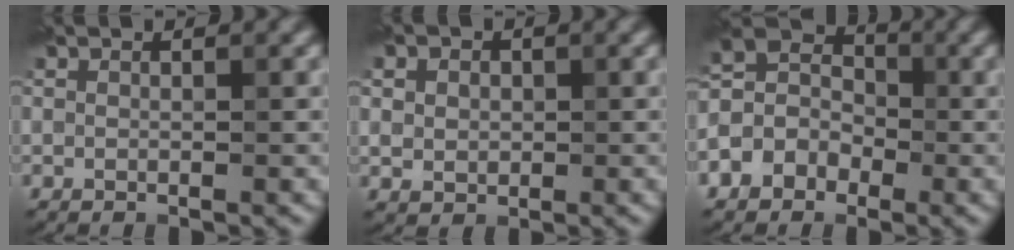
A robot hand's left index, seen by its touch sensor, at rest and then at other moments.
{"total": 3.4, "force": [1.1, 2.7, 1.6], "torque": [-0.029, 0.015, 0.007]}
{"total": 5.1, "force": [-2.1, 4.1, 2.2], "torque": [-0.022, 0.011, -0.051]}